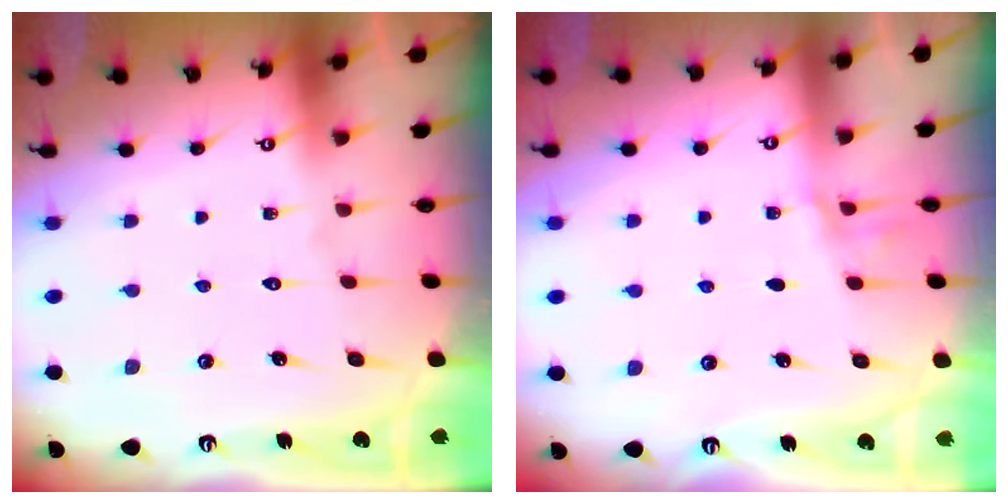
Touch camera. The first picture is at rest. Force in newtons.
{"total": 1.3, "press": 1.2, "slide": 0.3}